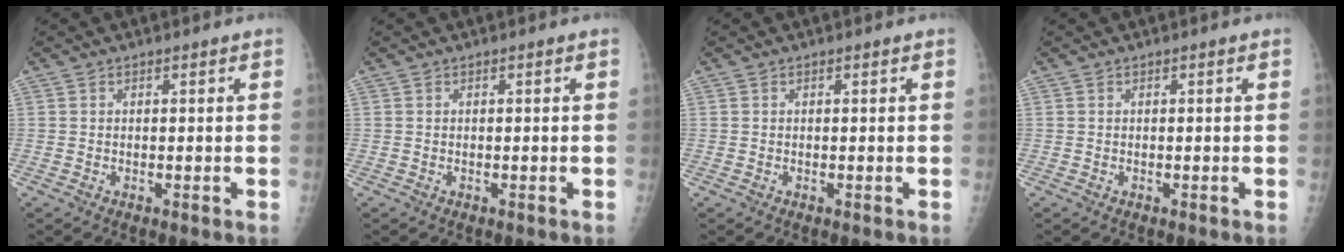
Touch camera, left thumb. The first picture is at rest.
{"total": 0.0}
{"total": 0.0}
{"total": 0.0}